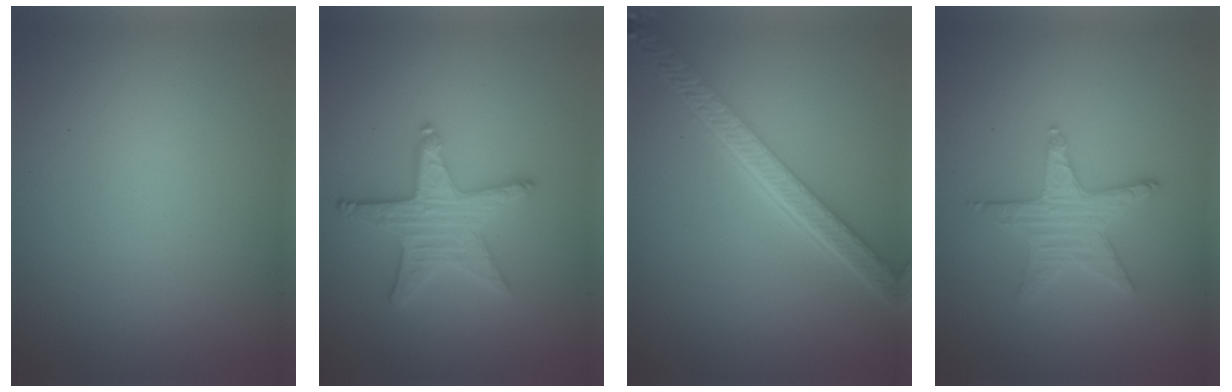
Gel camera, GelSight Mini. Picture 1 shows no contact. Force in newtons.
{"total": 3.8, "press": 3.6, "slide": 1.3}
{"total": 5.5, "press": 4.2, "slide": 3.5}
{"total": 3.0, "press": 3.0, "slide": 0.1}